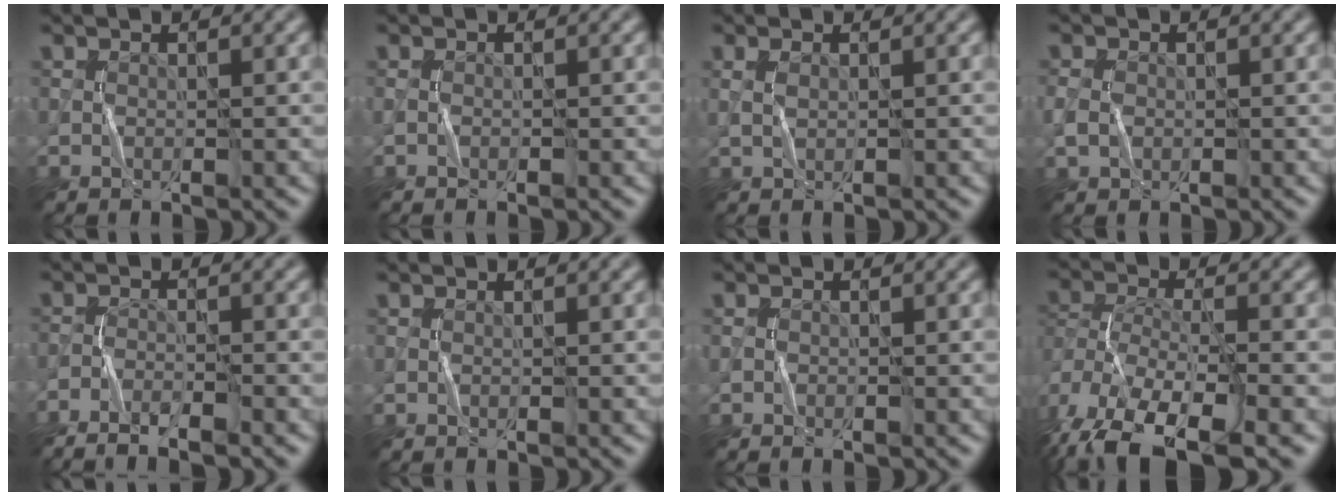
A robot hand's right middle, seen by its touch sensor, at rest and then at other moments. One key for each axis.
{"total": 0.7, "fx": -0.3, "fy": 0.3, "fz": 0.5, "tx": -0.014, "ty": 0.003, "tz": -0.006}
{"total": 1.2, "fx": 0.4, "fy": 0.6, "fz": 1.0, "tx": -0.028, "ty": 0.001, "tz": 0.011}
{"total": 2.0, "fx": -0.3, "fy": 1.6, "fz": 1.1, "tx": -0.028, "ty": 0.000, "tz": -0.007}
{"total": 4.7, "fx": -3.9, "fy": 0.7, "fz": 2.5, "tx": -0.059, "ty": -0.013, "tz": -0.073}
{"total": 0.0}
{"total": 0.6, "fx": -0.2, "fy": 0.4, "fz": 0.4, "tx": -0.008, "ty": 0.001, "tz": -0.004}
{"total": 14.1, "fx": -9.5, "fy": 7.0, "fz": 7.9, "tx": -0.177, "ty": -0.036, "tz": -0.123}